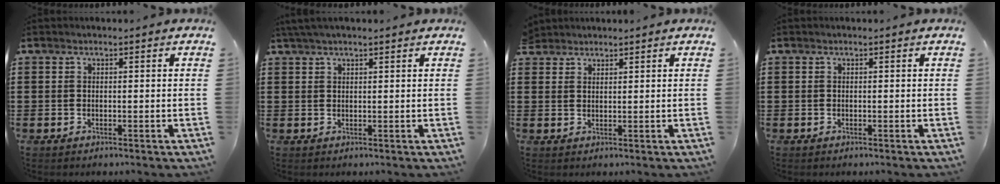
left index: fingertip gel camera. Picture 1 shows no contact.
{"total": 1.8, "force": [1.4, 0.2, 1.0], "torque": [-0.021, 0.001, 0.027]}
{"total": 1.5, "force": [1.5, 0.4, -0.2], "torque": [-0.001, 0.001, 0.030]}
{"total": 0.0}